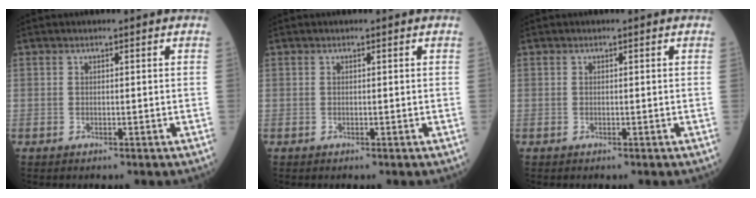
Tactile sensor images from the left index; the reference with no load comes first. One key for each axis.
{"total": 0.0}
{"total": 0.0}